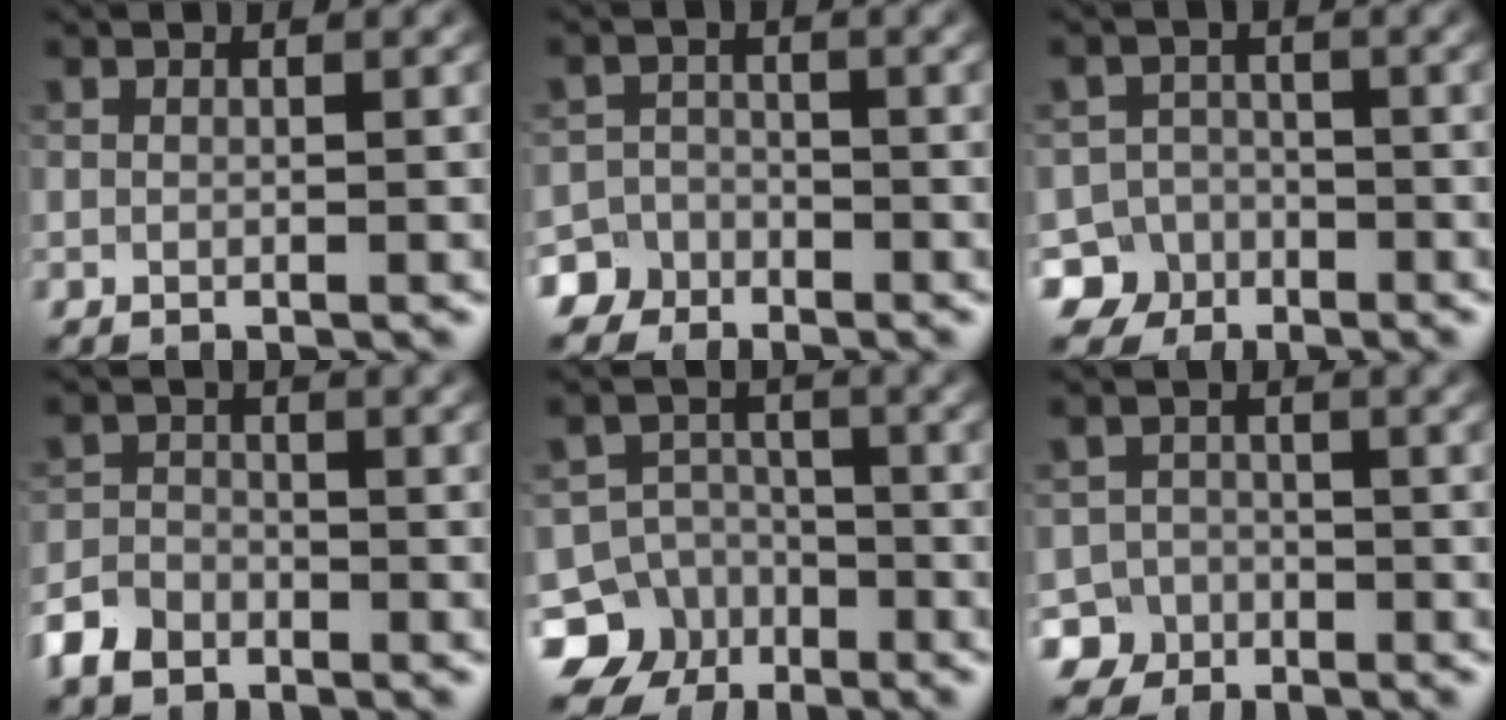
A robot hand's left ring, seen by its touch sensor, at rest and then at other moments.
{"total": 5.9, "force": [-4.3, 4.0, 0.2], "torque": [0.015, -0.012, -0.080]}
{"total": 6.1, "force": [-3.9, 4.7, 0.3], "torque": [0.016, -0.011, -0.078]}
{"total": 3.1, "force": [-2.1, 2.0, 1.0], "torque": [-0.020, 0.000, -0.049]}
{"total": 8.7, "force": [-5.3, 6.9, 1.1], "torque": [-0.010, -0.016, -0.108]}
{"total": 5.1, "force": [-3.3, 3.8, 0.1], "torque": [0.020, -0.006, -0.062]}